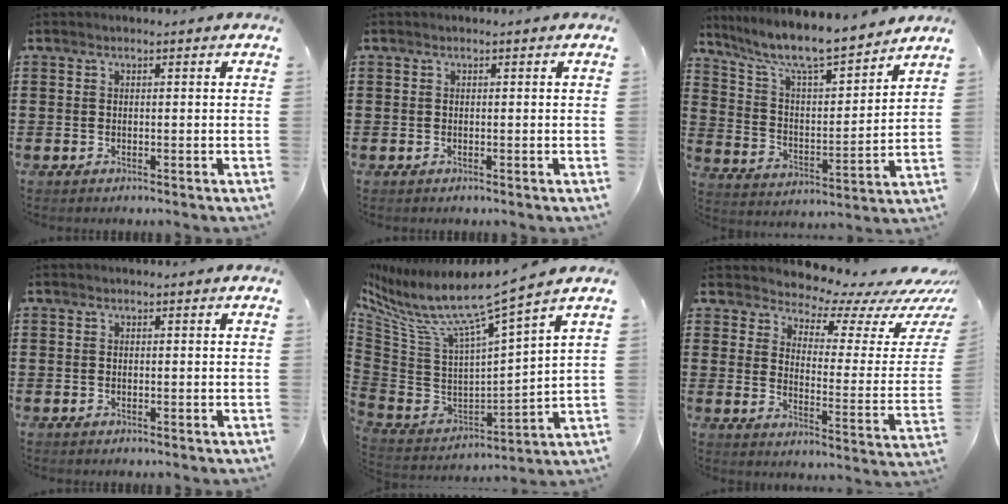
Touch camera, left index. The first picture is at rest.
{"total": 0.0}
{"total": 8.3, "force": [7.2, 0.8, 4.0], "torque": [-0.107, -0.046, 0.119]}
{"total": 0.0}
{"total": 9.6, "force": [6.9, 0.2, 6.7], "torque": [-0.154, -0.058, 0.108]}
{"total": 5.2, "force": [4.9, 1.2, 1.3], "torque": [-0.039, -0.048, 0.077]}